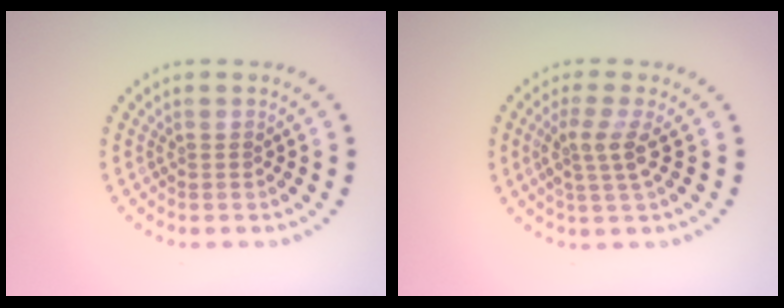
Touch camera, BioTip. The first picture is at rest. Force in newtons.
{"total": 2.7, "press": 2.0, "slide": 1.9}